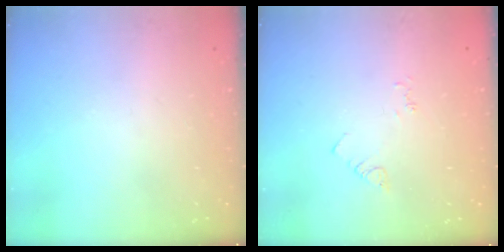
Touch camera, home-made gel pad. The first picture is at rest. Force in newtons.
{"total": 3.3, "press": 3.3, "slide": 0.6}